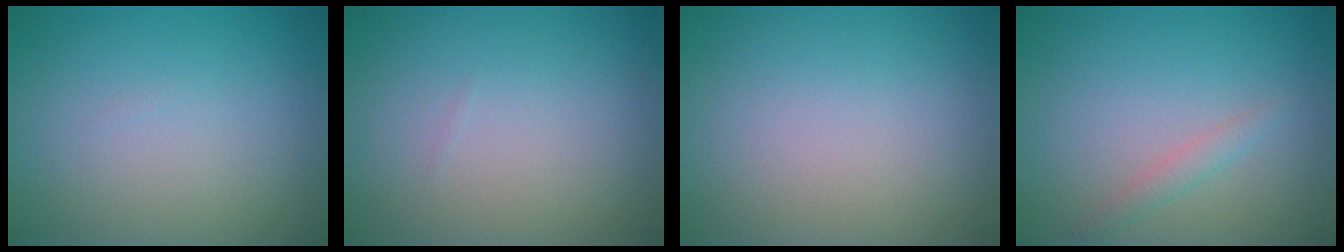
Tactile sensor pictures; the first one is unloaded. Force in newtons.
{"total": 0.0}
{"total": 0.0}
{"total": 1.2, "press": 1.2, "slide": 0.0}